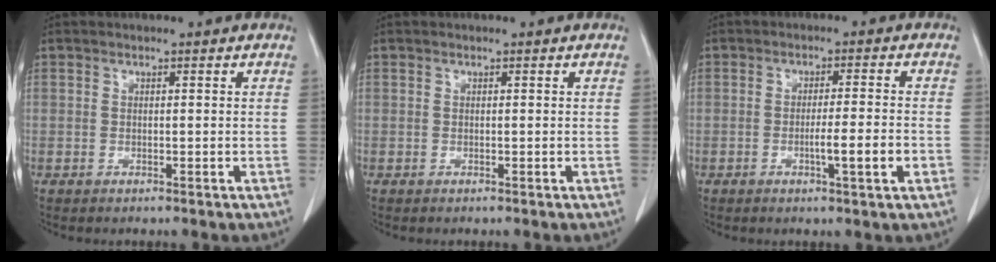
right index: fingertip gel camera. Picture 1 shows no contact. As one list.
[{"total": 0.0}, {"total": 5.3, "force": [-1.6, -0.2, 5.1], "torque": [-0.074, -0.003, -0.021]}]